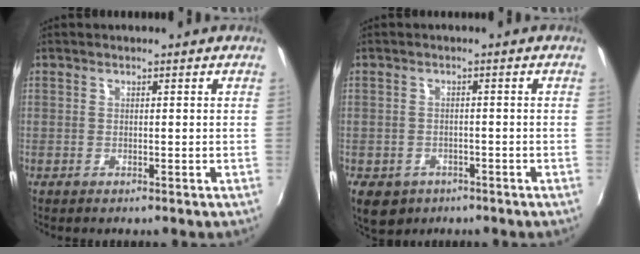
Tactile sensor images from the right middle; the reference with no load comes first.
{"total": 6.6, "force": [-3.4, 4.8, 2.9], "torque": [-0.071, -0.019, -0.048]}